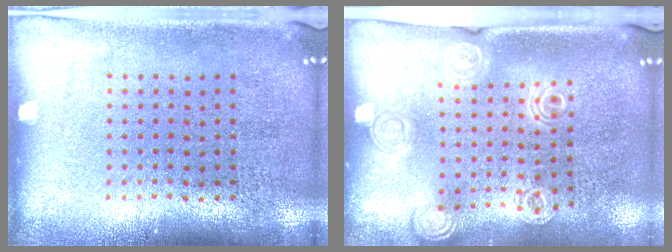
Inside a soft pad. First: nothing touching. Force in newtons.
{"total": 1.3, "press": 1.3, "slide": 0.3}